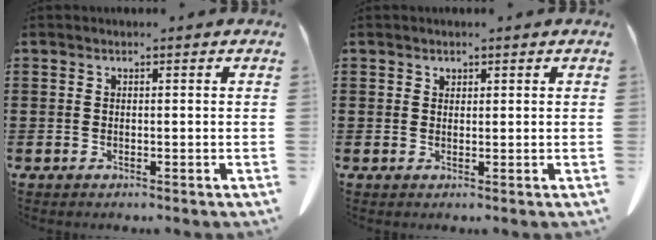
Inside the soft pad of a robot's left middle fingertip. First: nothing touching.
{"total": 0.9, "force": [0.8, 0.3, 0.0], "torque": [-0.003, -0.001, 0.017]}